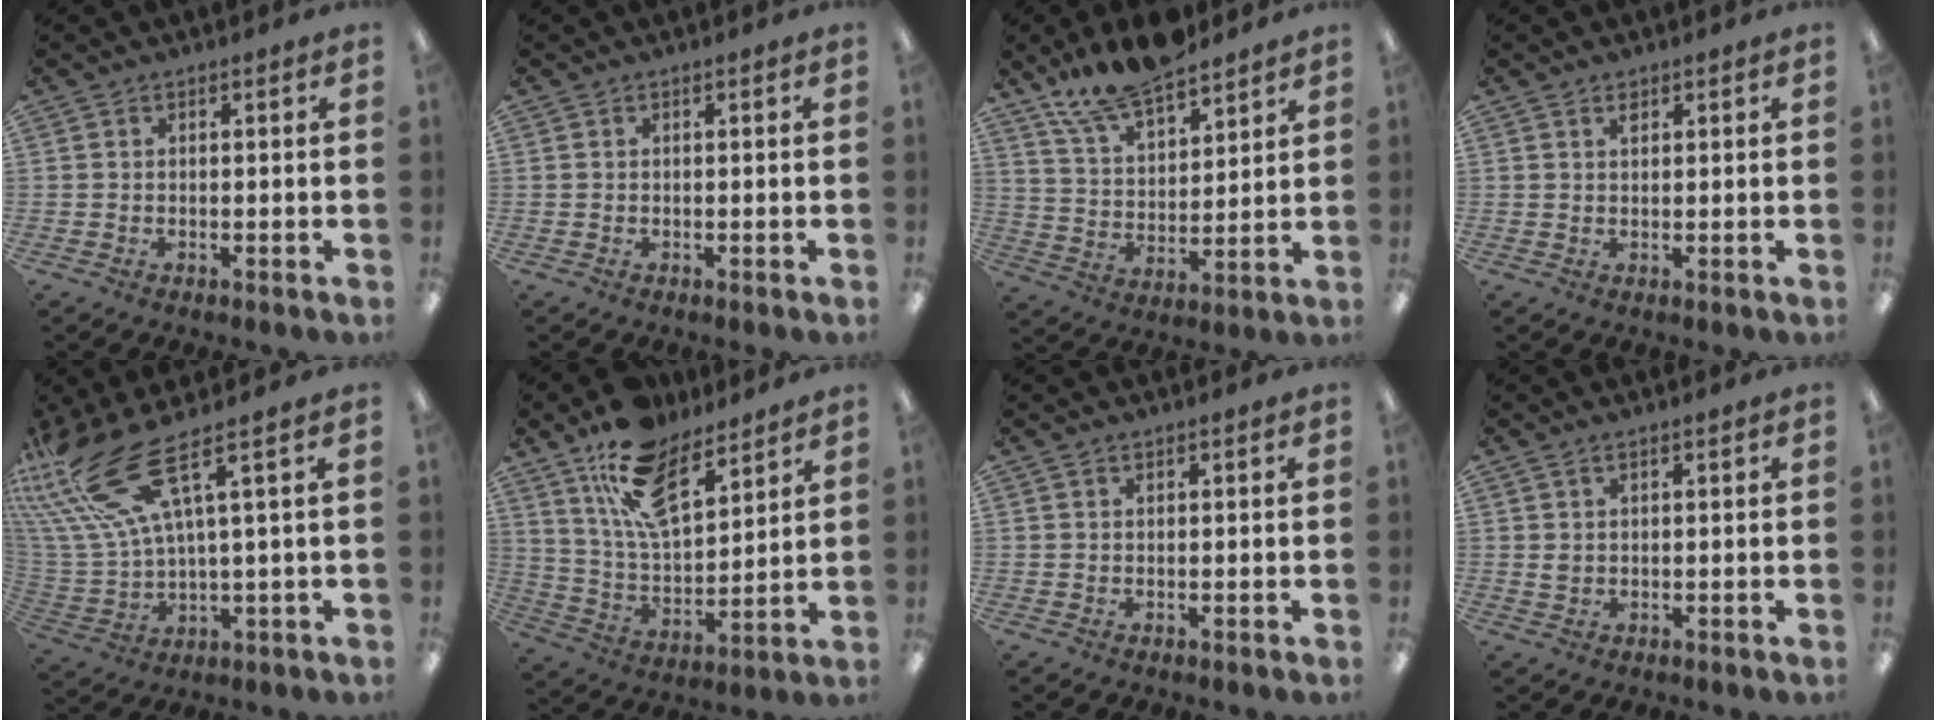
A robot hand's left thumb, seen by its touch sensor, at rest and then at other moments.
{"total": 0.0}
{"total": 14.0, "force": [11.7, 4.8, 6.0], "torque": [-0.122, -0.063, 0.215]}
{"total": 1.4, "force": [1.1, 0.7, 0.6], "torque": [-0.005, -0.003, 0.018]}
{"total": 18.5, "force": [9.7, 6.2, 14.4], "torque": [-0.314, -0.047, 0.162]}
{"total": 16.7, "force": [11.7, 7.4, 9.3], "torque": [-0.178, -0.049, 0.213]}
{"total": 0.6, "force": [0.5, 0.2, 0.2], "torque": [-0.005, 0.002, 0.009]}
{"total": 1.8, "force": [0.9, 1.2, 1.0], "torque": [-0.023, 0.004, 0.015]}